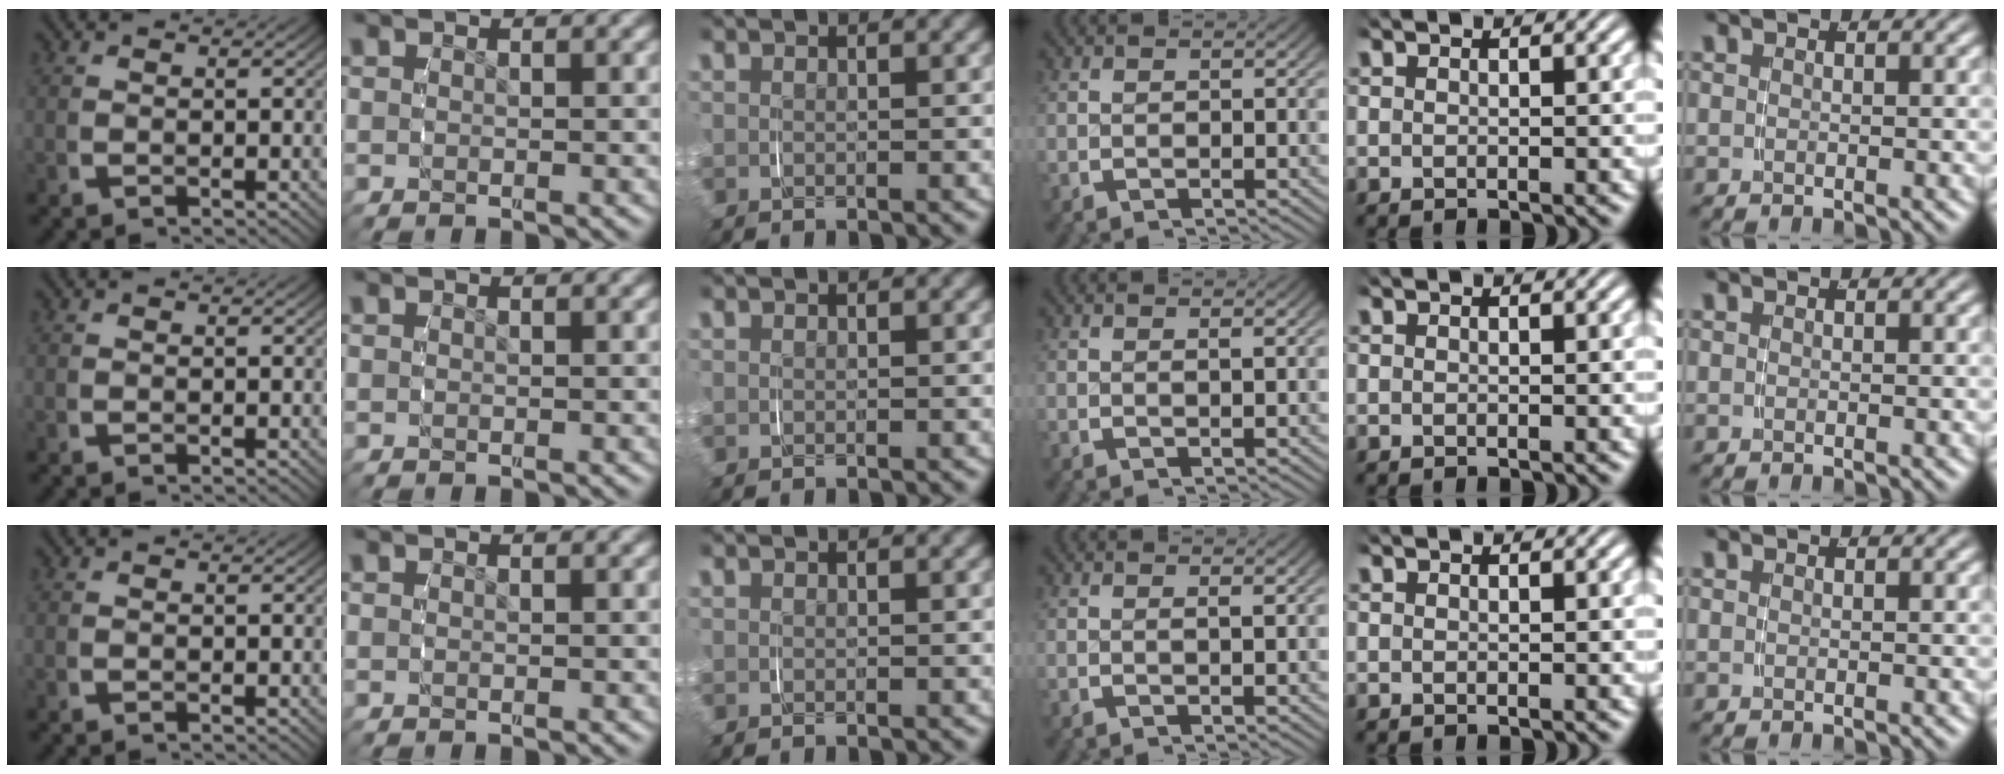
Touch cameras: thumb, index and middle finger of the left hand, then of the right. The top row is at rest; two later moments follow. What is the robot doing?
{"motion": "grasp_and_lifting", "object": "pen bag"}